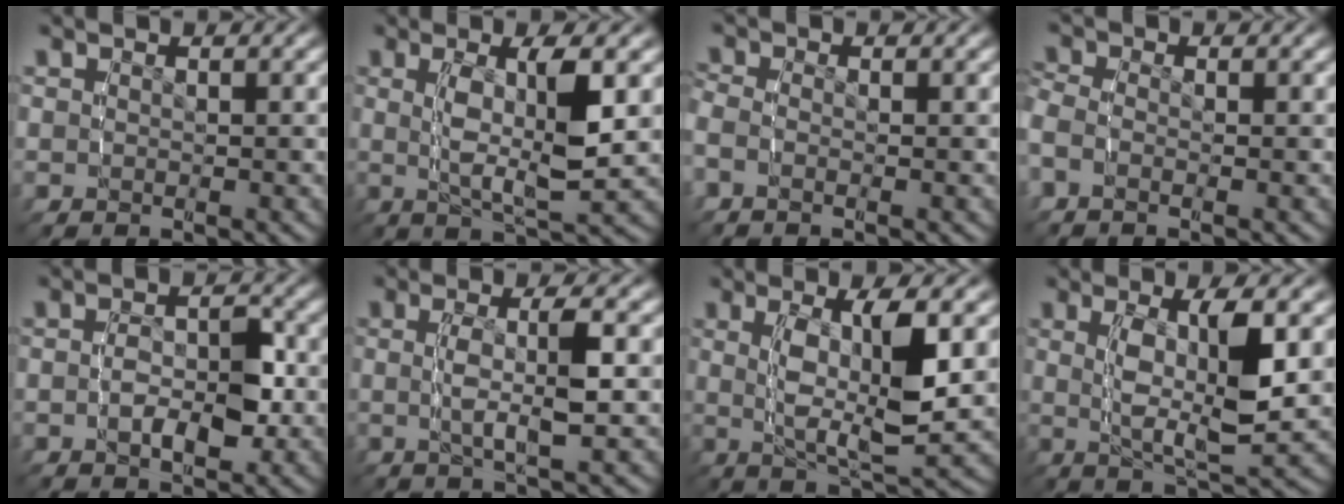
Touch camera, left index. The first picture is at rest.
{"total": 4.8, "force": [0.3, 0.6, 4.7], "torque": [-0.093, -0.008, 0.011]}
{"total": 1.7, "force": [-0.5, 1.2, 1.2], "torque": [-0.036, 0.000, -0.016]}
{"total": 2.1, "force": [-0.6, 1.5, 1.3], "torque": [-0.044, -0.003, -0.017]}
{"total": 2.8, "force": [-1.0, 1.5, 2.1], "torque": [-0.048, -0.004, -0.018]}
{"total": 3.2, "force": [-0.2, -0.1, 3.2], "torque": [-0.066, -0.003, 0.000]}
{"total": 6.0, "force": [0.4, 1.3, 5.9], "torque": [-0.109, -0.012, 0.016]}
{"total": 5.5, "force": [0.4, 1.0, 5.4], "torque": [-0.102, -0.011, 0.014]}